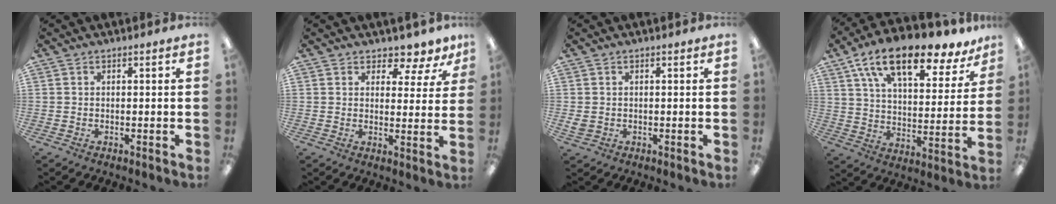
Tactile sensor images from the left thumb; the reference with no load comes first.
{"total": 5.4, "force": [4.3, 2.7, 1.9], "torque": [-0.015, -0.033, 0.072]}
{"total": 1.9, "force": [0.2, 1.6, 0.9], "torque": [-0.019, 0.005, 0.003]}
{"total": 18.0, "force": [12.6, 6.8, 11.0], "torque": [-0.188, -0.071, 0.215]}